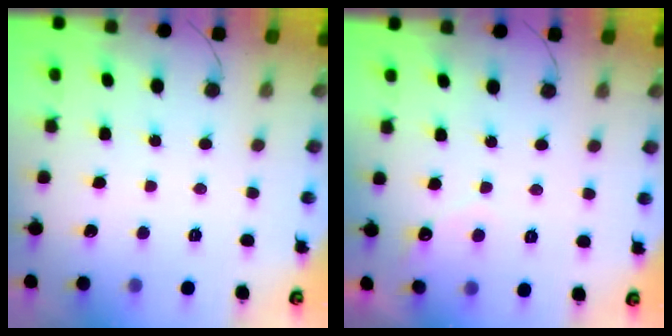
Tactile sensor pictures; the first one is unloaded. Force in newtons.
{"total": 3.7, "press": 3.7, "slide": 0.2}